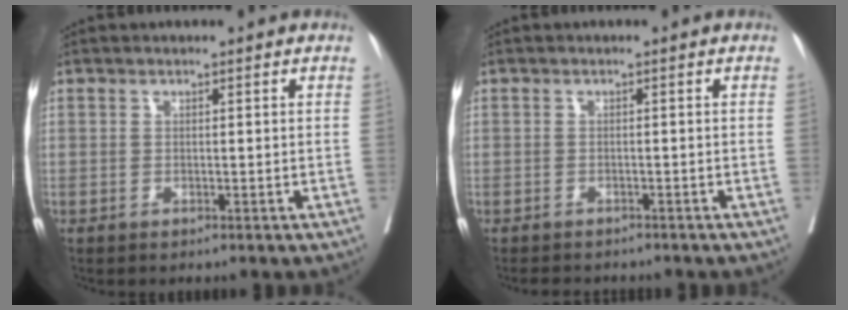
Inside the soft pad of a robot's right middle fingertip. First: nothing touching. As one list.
[{"total": 4.6, "force": [-4.1, 1.7, 1.3], "torque": [-0.014, -0.003, -0.054]}]